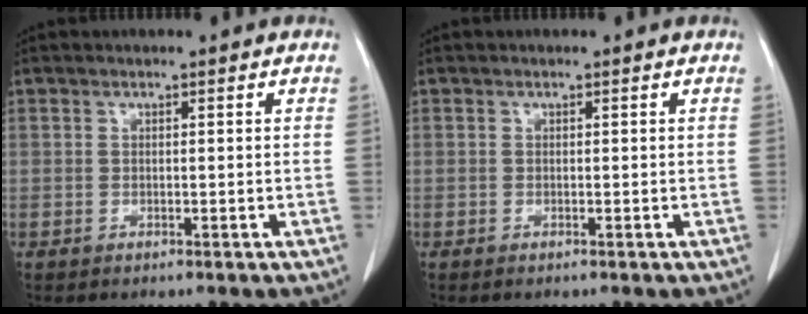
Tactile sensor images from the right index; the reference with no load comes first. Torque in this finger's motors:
{"motor_torque": [0.14, -0.16, 0.02, 0.02]}